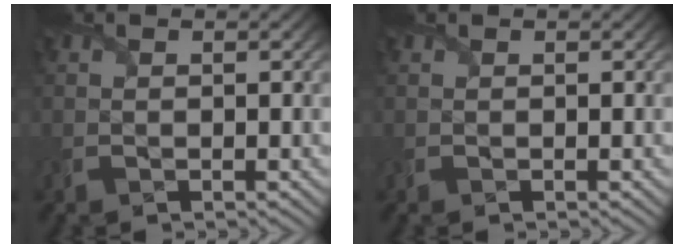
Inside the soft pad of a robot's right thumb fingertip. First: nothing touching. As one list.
[{"total": 0.0}]